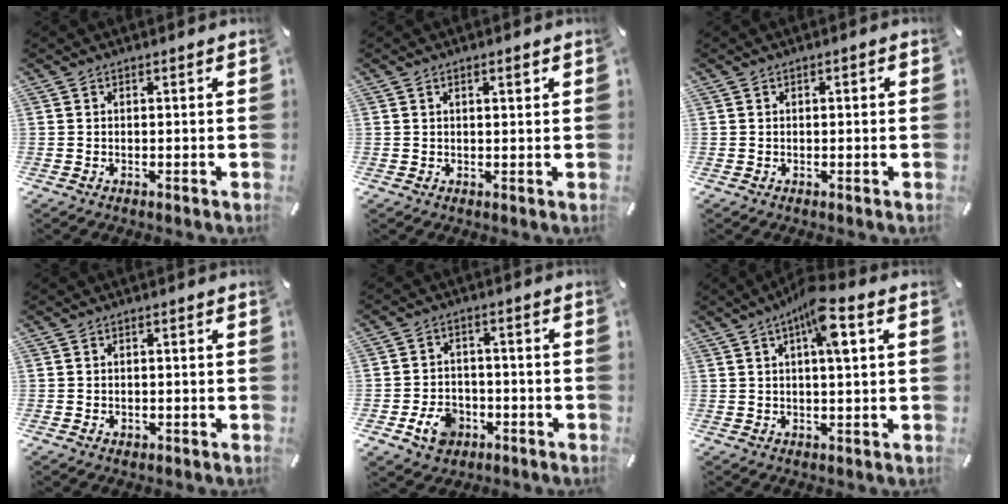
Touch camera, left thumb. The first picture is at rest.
{"total": 1.4, "force": [0.7, 0.4, 1.2], "torque": [-0.023, 0.003, 0.011]}
{"total": 0.7, "force": [0.0, 0.3, 0.6], "torque": [-0.010, 0.002, -0.002]}
{"total": 0.7, "force": [-0.1, 0.7, 0.3], "torque": [-0.005, 0.004, -0.004]}
{"total": 7.6, "force": [-3.1, 5.9, 3.5], "torque": [-0.073, 0.015, -0.056]}
{"total": 8.4, "force": [2.9, 1.7, 7.7], "torque": [-0.127, -0.004, 0.042]}